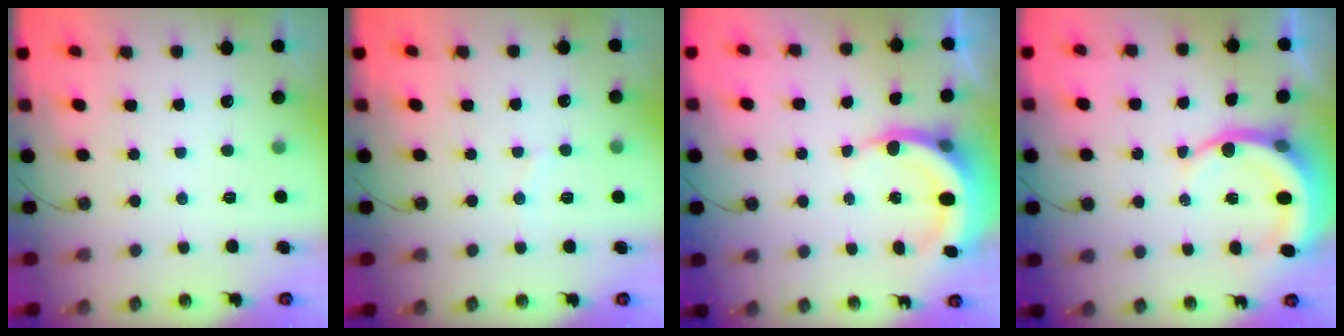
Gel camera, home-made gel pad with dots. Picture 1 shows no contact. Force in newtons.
{"total": 4.6, "press": 4.6, "slide": 0.4}
{"total": 7.2, "press": 7.0, "slide": 1.3}
{"total": 9.3, "press": 9.1, "slide": 2.2}